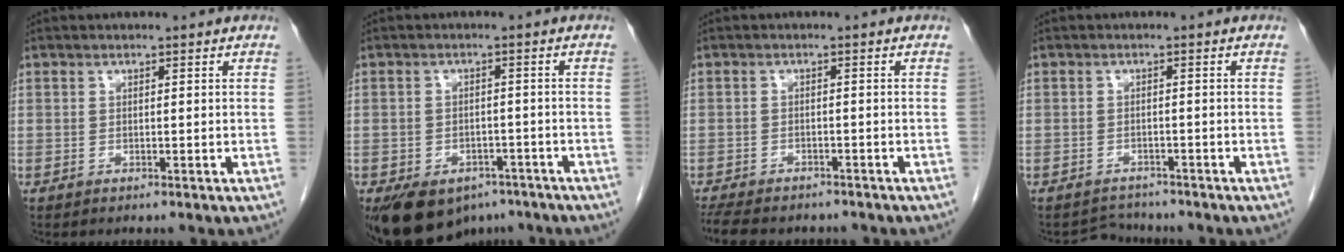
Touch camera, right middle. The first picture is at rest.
{"total": 10.0, "force": [-6.7, 6.2, 4.1], "torque": [-0.068, 0.010, -0.096]}
{"total": 11.2, "force": [-9.5, 3.9, 4.4], "torque": [-0.097, -0.006, -0.129]}
{"total": 2.6, "force": [-2.3, 0.7, -0.9], "torque": [0.013, -0.005, -0.038]}